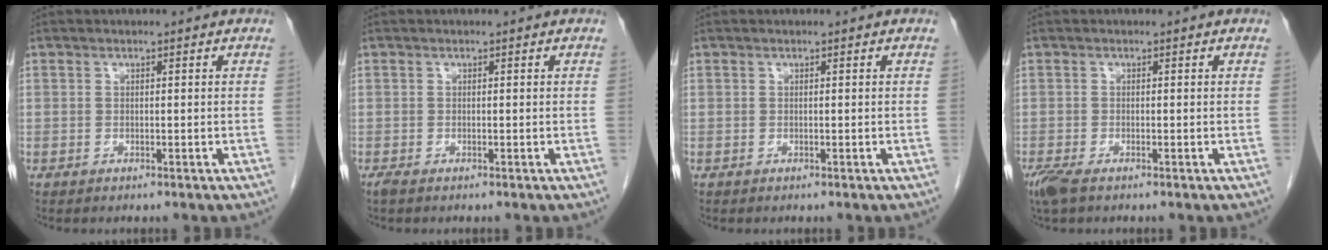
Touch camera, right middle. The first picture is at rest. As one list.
[{"total": 0.9, "force": [-0.7, 0.2, 0.5], "torque": [-0.015, -0.004, -0.013]}, {"total": 0.0}, {"total": 3.3, "force": [-2.4, 0.8, 2.1], "torque": [-0.051, -0.012, -0.044]}]